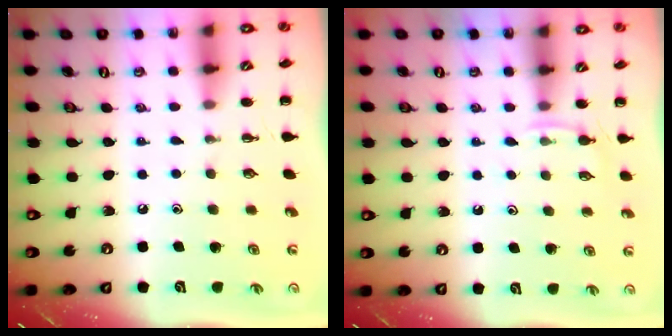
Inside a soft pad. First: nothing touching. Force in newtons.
{"total": 4.0, "press": 3.8, "slide": 1.3}